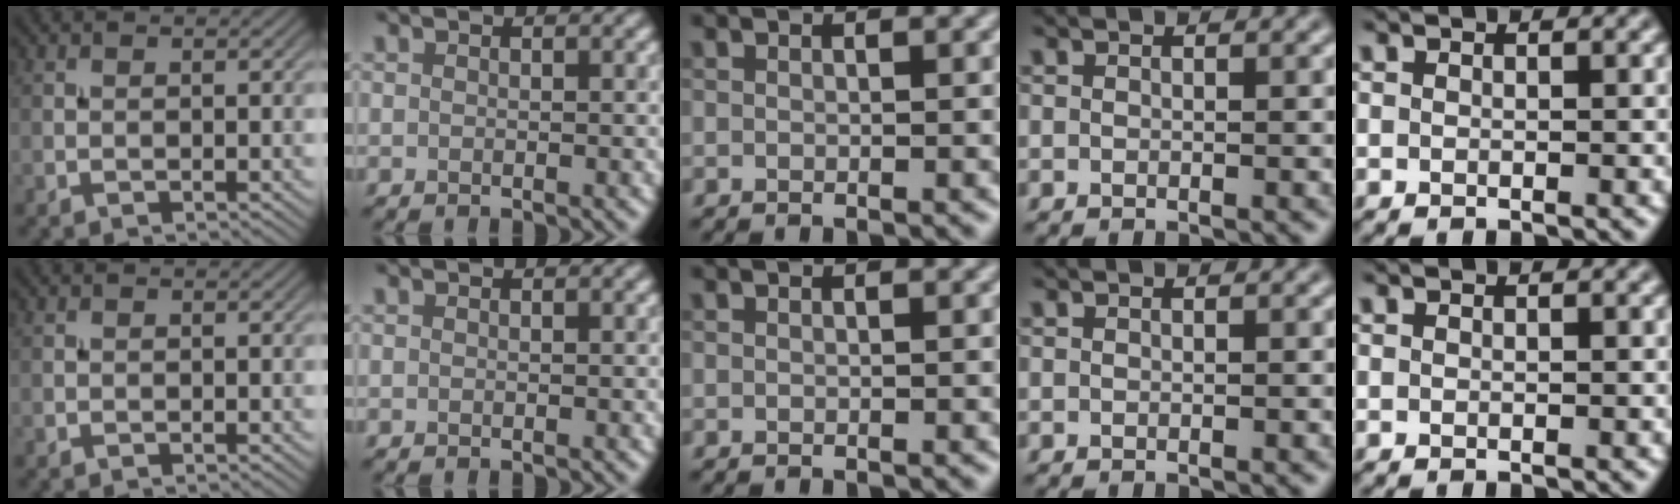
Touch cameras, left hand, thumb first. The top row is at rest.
{}